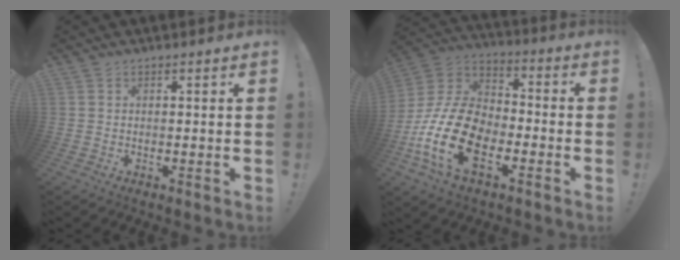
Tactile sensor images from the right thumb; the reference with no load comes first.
{"total": 21.5, "force": [-8.1, 12.9, 15.1], "torque": [-0.296, 0.042, -0.130]}